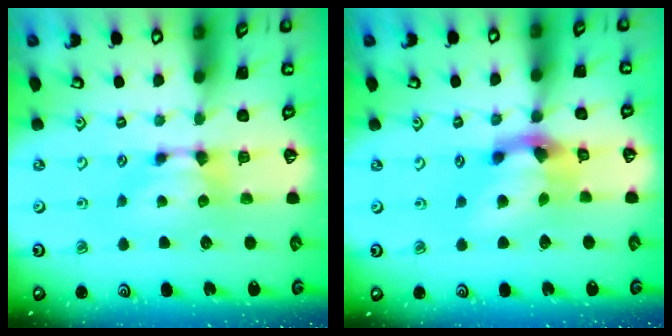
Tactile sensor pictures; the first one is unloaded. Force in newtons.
{"total": 5.5, "press": 5.2, "slide": 1.9}